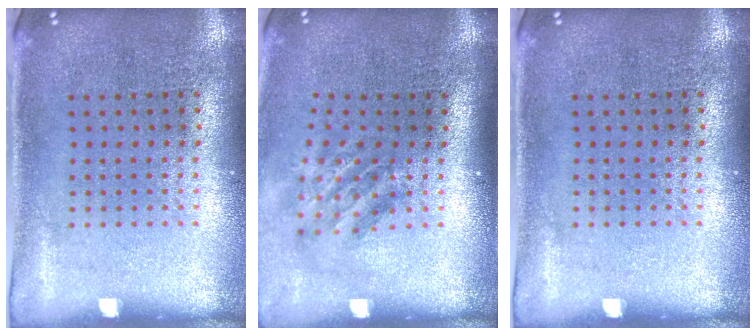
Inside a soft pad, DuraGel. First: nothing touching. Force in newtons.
{"total": 1.8, "press": 1.2, "slide": 1.4}
{"total": 0.0}